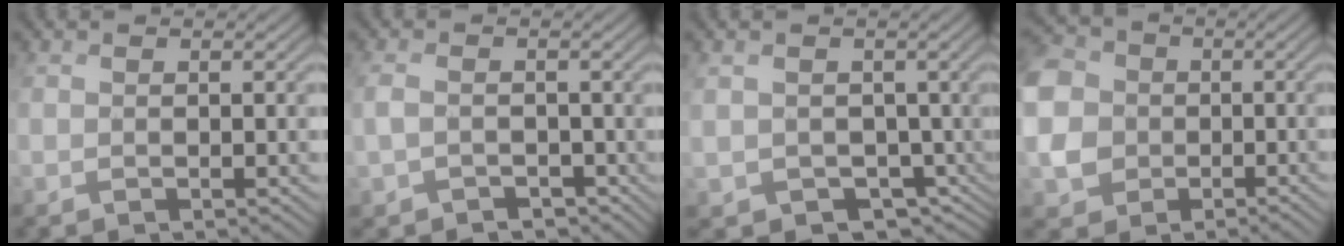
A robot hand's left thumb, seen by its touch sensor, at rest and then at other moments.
{"total": 1.4, "force": [-0.4, 1.3, 0.0], "torque": [-0.002, 0.003, -0.009]}
{"total": 5.1, "force": [0.7, 4.9, 1.3], "torque": [-0.037, -0.014, 0.005]}
{"total": 7.1, "force": [-0.3, 6.5, 3.0], "torque": [-0.101, 0.001, -0.012]}